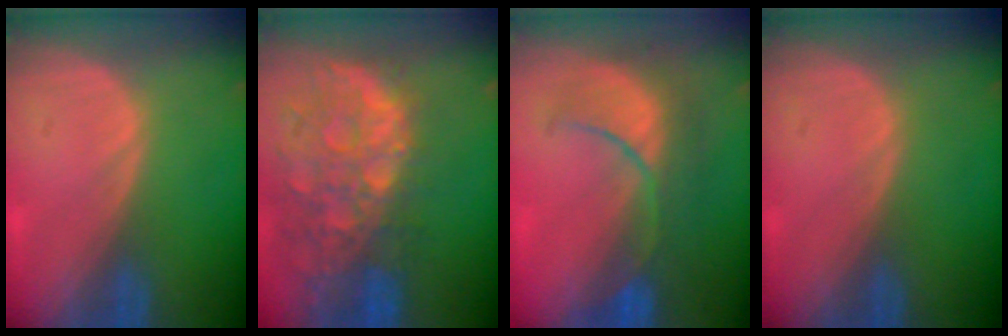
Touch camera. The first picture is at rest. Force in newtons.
{"total": 13.3, "press": 10.9, "slide": 7.6}
{"total": 8.6, "press": 8.5, "slide": 1.4}
{"total": 0.0}